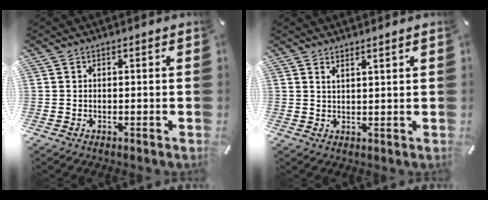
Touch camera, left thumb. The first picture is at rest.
{"total": 1.9, "force": [1.7, -0.3, 0.8], "torque": [-0.016, -0.006, 0.032]}